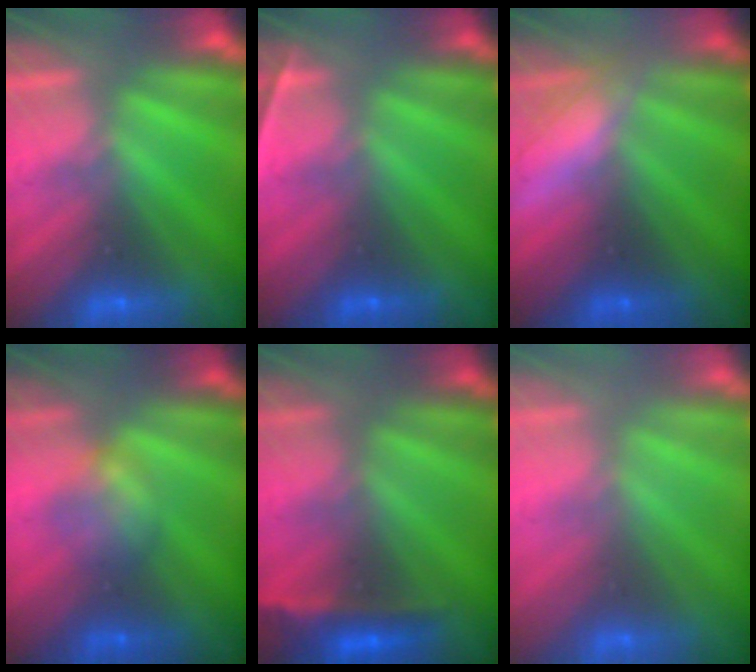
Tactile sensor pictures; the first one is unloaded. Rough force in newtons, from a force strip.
{"total": 2.3}
{"total": 2.9}
{"total": 2.4}
{"total": 2.4}
{"total": 2.4}